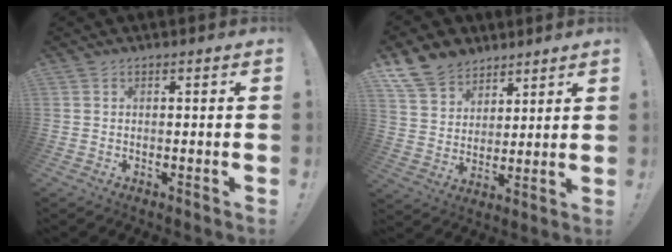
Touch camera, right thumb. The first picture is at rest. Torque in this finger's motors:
{"motor_torque": [0.49, 0.68, 0.10, 0.09, 0.02]}